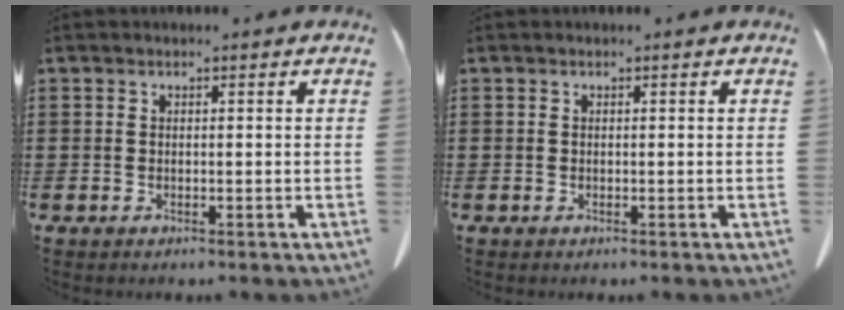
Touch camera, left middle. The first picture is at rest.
{"total": 0.0}